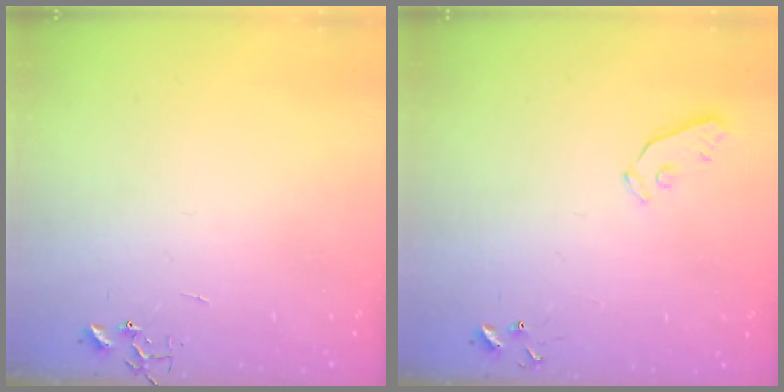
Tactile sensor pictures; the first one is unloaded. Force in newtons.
{"total": 4.0, "press": 4.0, "slide": 0.2}